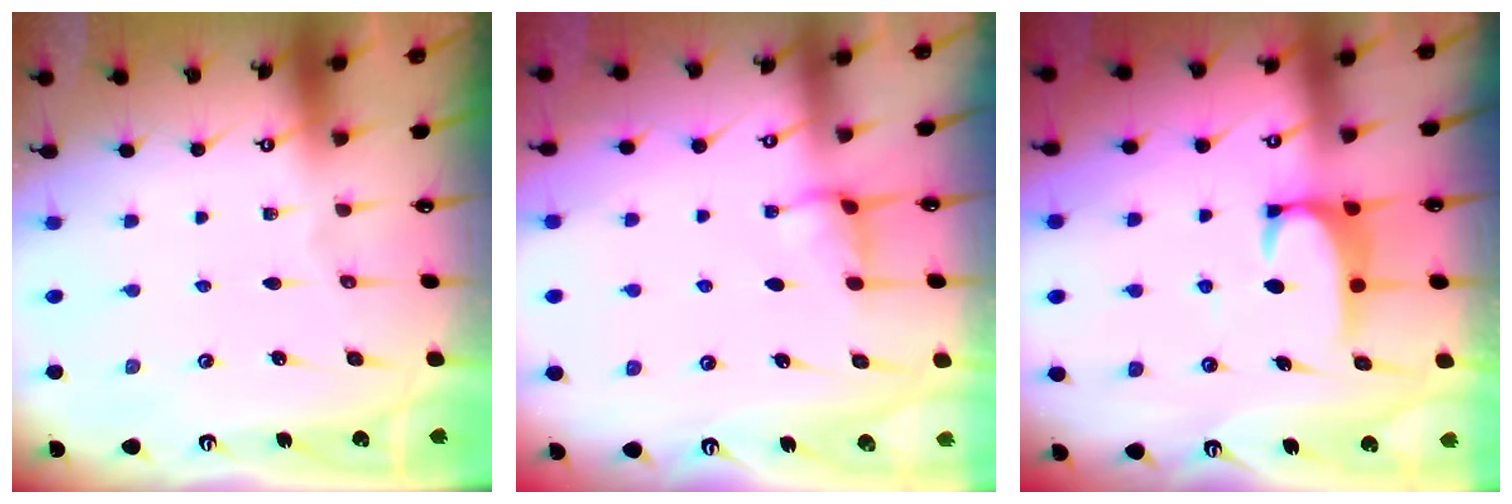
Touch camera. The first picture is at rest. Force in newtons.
{"total": 2.0, "press": 1.9, "slide": 0.7}
{"total": 2.7, "press": 2.6, "slide": 0.7}